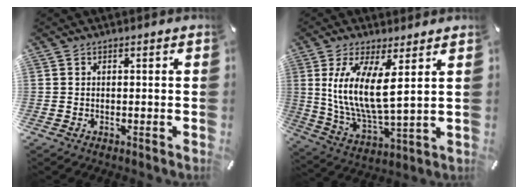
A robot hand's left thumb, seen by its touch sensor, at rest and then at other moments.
{"total": 12.7, "force": [4.5, 4.1, 11.2], "torque": [-0.252, -0.024, 0.077]}